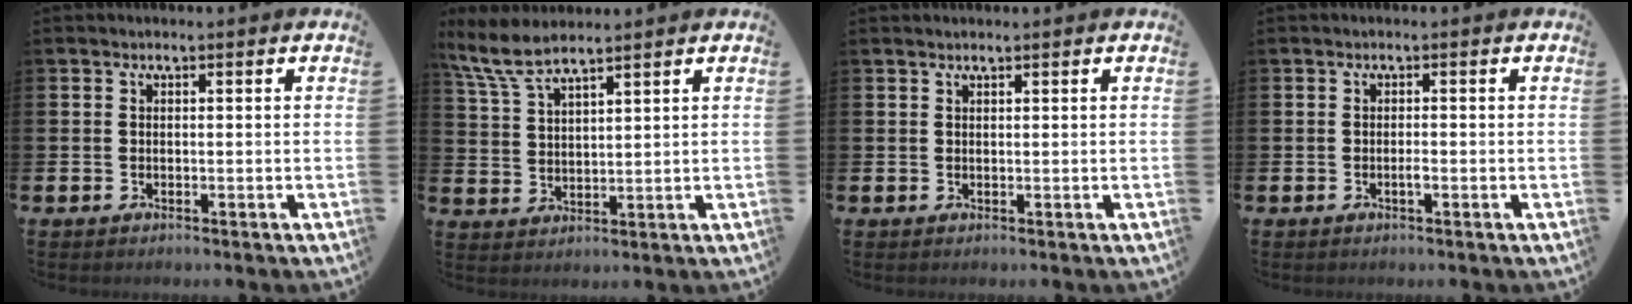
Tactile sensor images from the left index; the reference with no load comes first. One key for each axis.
{"total": 6.6, "fx": 5.9, "fy": 1.0, "fz": 2.7, "tx": -0.077, "ty": -0.016, "tz": 0.108}
{"total": 0.8, "fx": 0.8, "fy": 0.0, "fz": 0.1, "tx": -0.001, "ty": 0.001, "tz": 0.013}
{"total": 0.8, "fx": -0.4, "fy": 0.2, "fz": 0.7, "tx": -0.013, "ty": -0.003, "tz": -0.007}